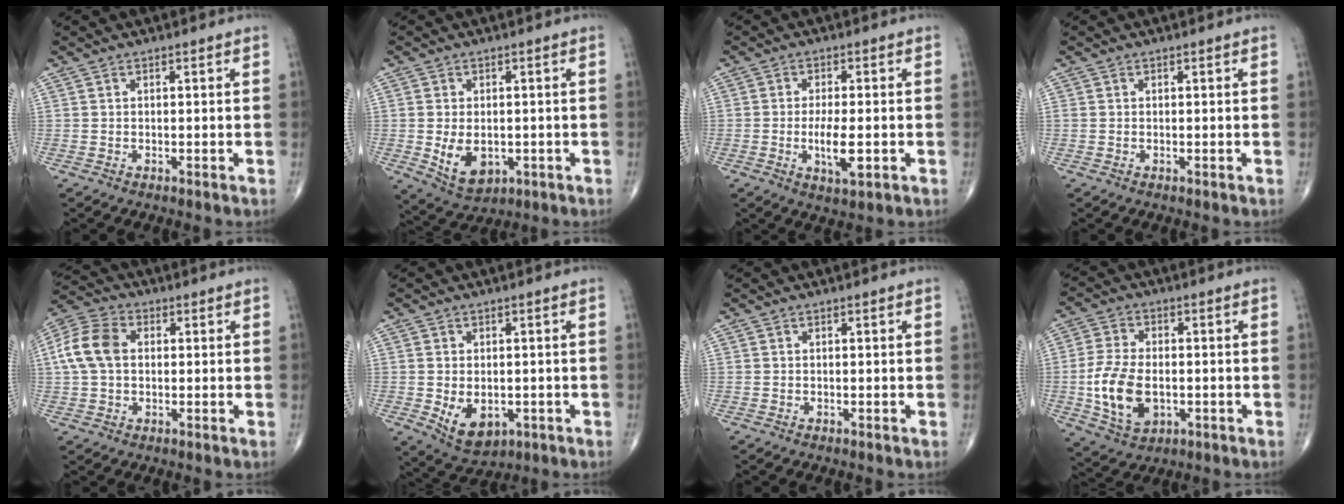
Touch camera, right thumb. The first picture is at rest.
{"total": 7.6, "force": [-1.3, 5.1, 5.5], "torque": [-0.082, -0.007, -0.006]}
{"total": 6.3, "force": [-1.4, 2.2, 5.8], "torque": [-0.104, -0.010, -0.022]}
{"total": 0.0}
{"total": 9.4, "force": [1.1, 6.7, 6.6], "torque": [-0.138, 0.024, 0.015]}
{"total": 7.5, "force": [-1.7, 5.0, 5.4], "torque": [-0.071, -0.006, -0.011]}
{"total": 0.0}
{"total": 11.7, "force": [-1.9, 7.2, 9.0], "torque": [-0.174, 0.001, -0.029]}